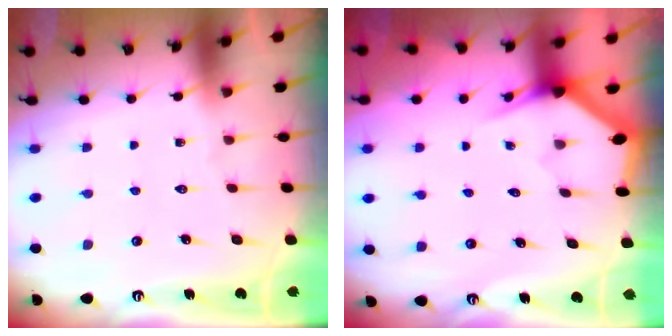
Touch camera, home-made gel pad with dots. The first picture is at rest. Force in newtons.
{"total": 3.2, "press": 3.2, "slide": 0.2}